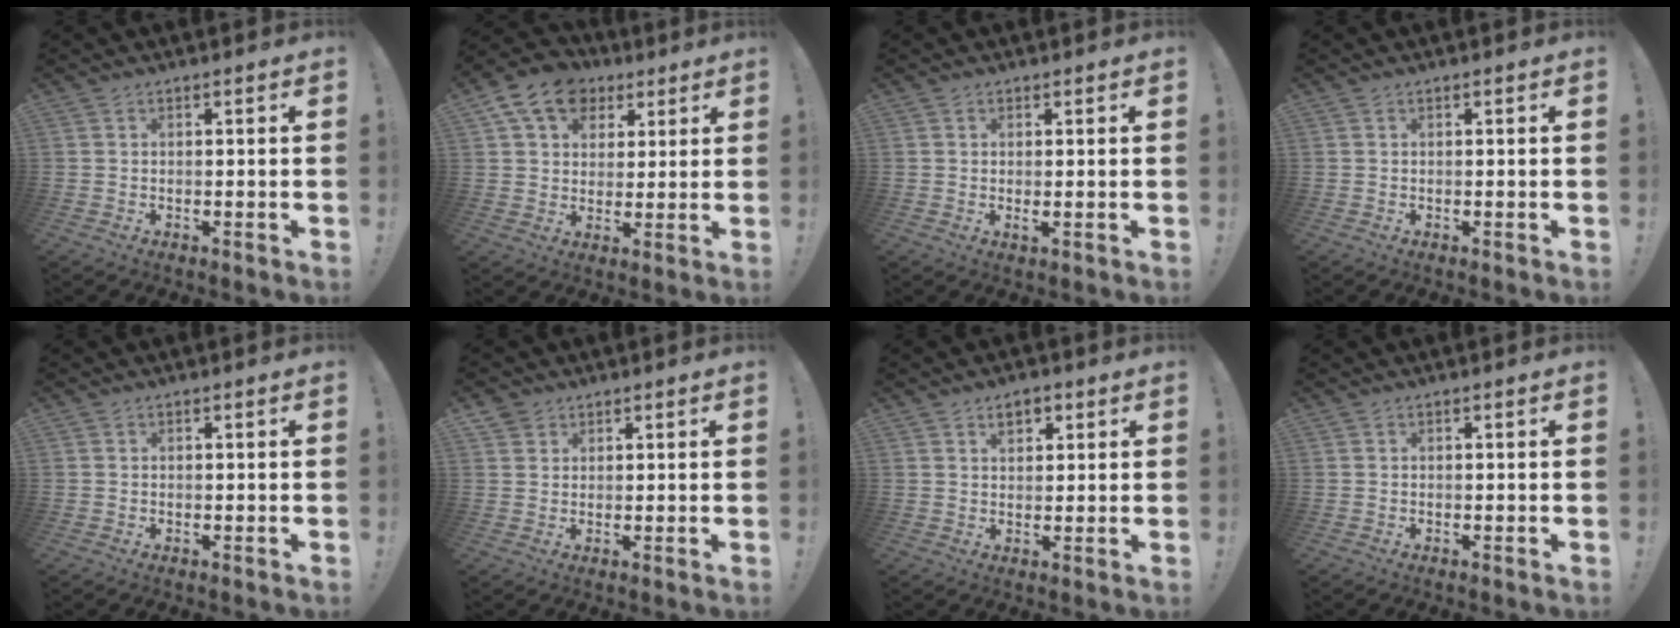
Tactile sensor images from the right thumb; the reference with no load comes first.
{"total": 13.9, "force": [6.5, 10.5, 6.3], "torque": [-0.096, -0.028, 0.127]}
{"total": 1.4, "force": [0.4, 0.1, 1.3], "torque": [-0.021, -0.004, 0.007]}
{"total": 0.0}
{"total": 0.0}
{"total": 2.9, "force": [1.8, 2.2, 0.3], "torque": [0.000, -0.009, 0.032]}
{"total": 3.9, "force": [2.0, 2.5, 2.2], "torque": [-0.022, -0.003, 0.032]}
{"total": 0.0}